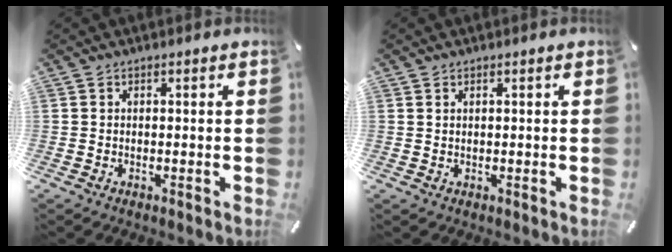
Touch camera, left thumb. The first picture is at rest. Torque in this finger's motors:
{"motor_torque": [0.12, -0.13, 0.01, 0.04, -0.03]}